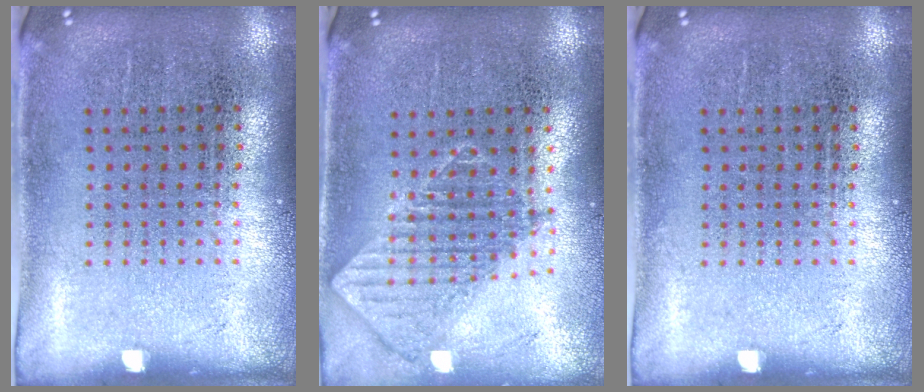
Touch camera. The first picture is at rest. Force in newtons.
{"total": 1.0, "press": 0.9, "slide": 0.3}
{"total": 0.0}